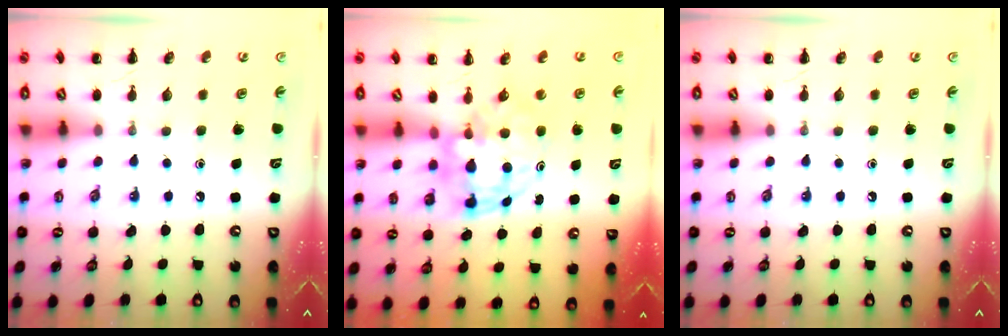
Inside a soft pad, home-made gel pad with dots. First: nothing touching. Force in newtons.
{"total": 5.0, "press": 4.9, "slide": 1.2}
{"total": 0.0}